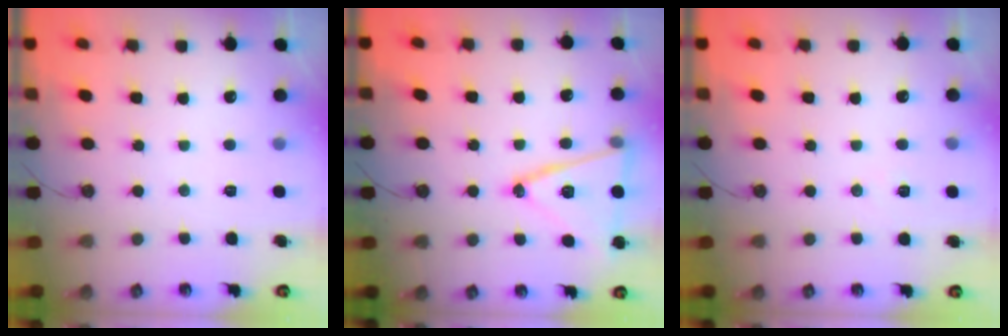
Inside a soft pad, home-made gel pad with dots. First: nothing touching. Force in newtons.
{"total": 16.6, "press": 16.3, "slide": 3.3}
{"total": 5.6, "press": 3.4, "slide": 4.4}